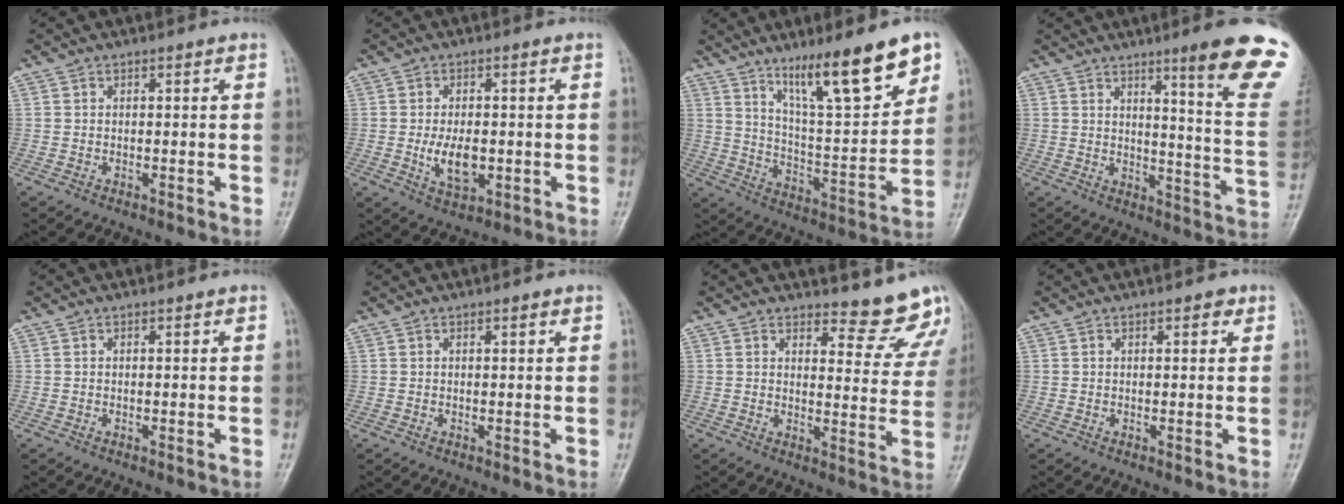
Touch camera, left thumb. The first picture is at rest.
{"total": 6.5, "force": [-0.9, 3.5, 5.4], "torque": [-0.089, -0.006, -0.009]}
{"total": 18.3, "force": [11.5, 4.0, 13.7], "torque": [-0.186, -0.062, 0.195]}
{"total": 17.6, "force": [11.1, 1.1, 13.6], "torque": [-0.145, -0.068, 0.139]}
{"total": 0.0}
{"total": 0.7, "force": [0.4, 0.2, 0.6], "torque": [-0.009, 0.000, 0.005]}
{"total": 9.9, "force": [9.5, 2.5, 1.2], "torque": [0.023, -0.093, 0.100]}
{"total": 1.6, "force": [0.9, 0.7, 1.1], "torque": [-0.009, -0.001, 0.008]}